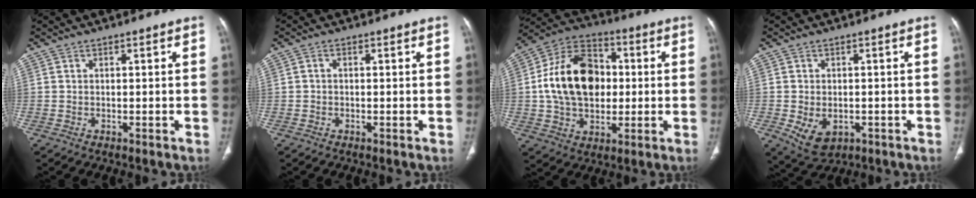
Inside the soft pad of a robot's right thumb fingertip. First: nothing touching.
{"total": 0.6, "force": [-0.1, 0.5, 0.4], "torque": [-0.005, 0.002, -0.006]}
{"total": 19.0, "force": [1.1, 13.4, 13.4], "torque": [-0.204, 0.023, 0.017]}
{"total": 7.4, "force": [-2.1, 5.1, 5.0], "torque": [-0.076, 0.000, -0.016]}